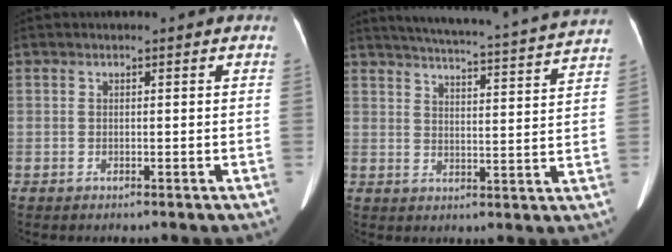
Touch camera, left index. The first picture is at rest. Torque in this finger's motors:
{"motor_torque": [0.45, -1.03, 0.01, 0.06]}